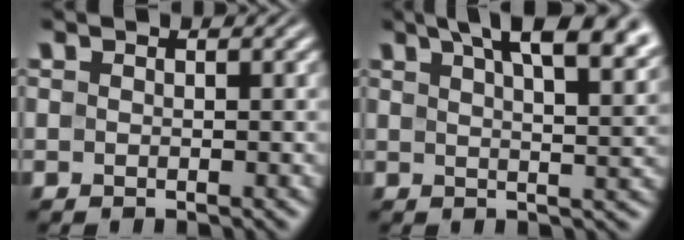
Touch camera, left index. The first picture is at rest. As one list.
[{"total": 11.1, "force": [6.9, 4.0, 7.8], "torque": [-0.073, 0.041, 0.070]}]